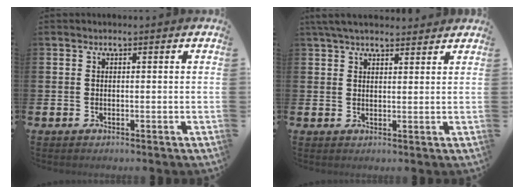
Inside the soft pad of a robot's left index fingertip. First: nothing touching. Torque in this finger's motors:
{"motor_torque": [1.18, -0.95, 0.48, 0.20]}